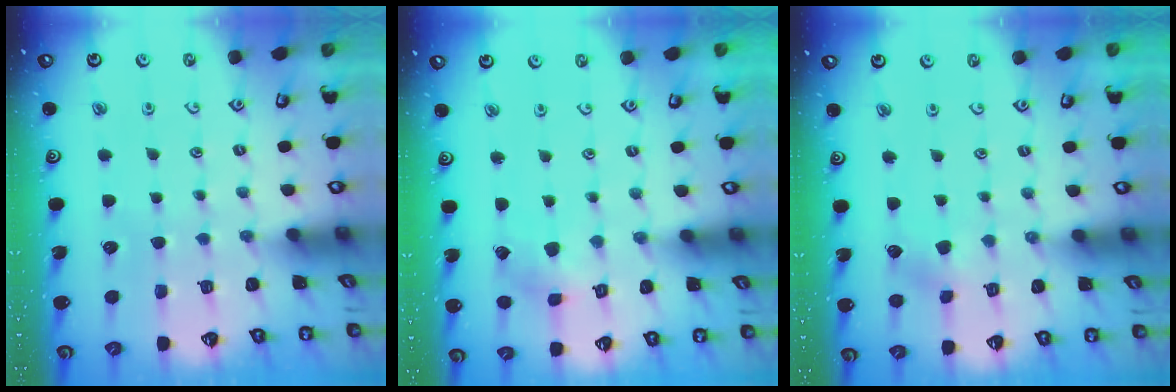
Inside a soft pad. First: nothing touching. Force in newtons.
{"total": 2.4, "press": 2.4, "slide": 0.2}
{"total": 2.5, "press": 2.5, "slide": 0.3}